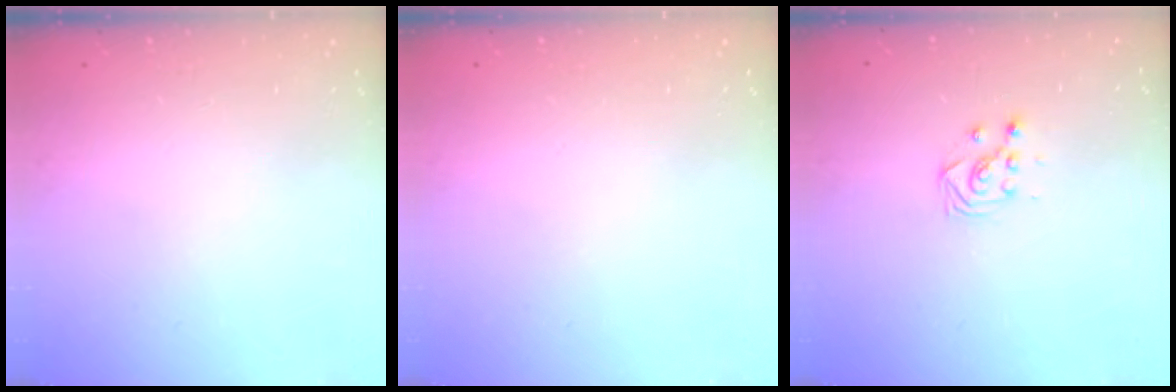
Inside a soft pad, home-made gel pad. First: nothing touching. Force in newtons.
{"total": 0.0}
{"total": 2.7, "press": 2.7, "slide": 0.3}